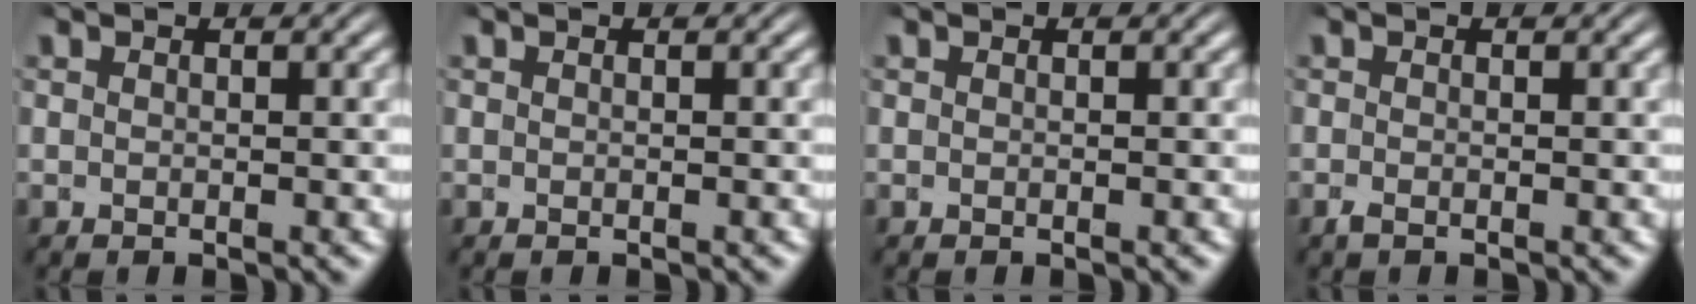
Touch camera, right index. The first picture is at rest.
{"total": 0.0}
{"total": 0.0}
{"total": 0.6, "force": [-0.6, -0.1, 0.3], "torque": [-0.005, -0.003, -0.009]}